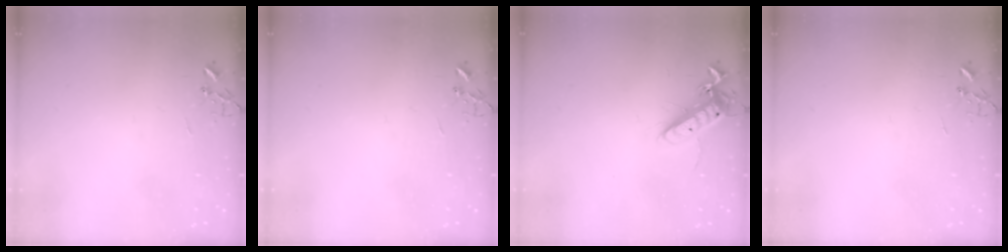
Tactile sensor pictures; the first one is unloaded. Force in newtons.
{"total": 0.0}
{"total": 12.5, "press": 12.5, "slide": 1.1}
{"total": 0.0}